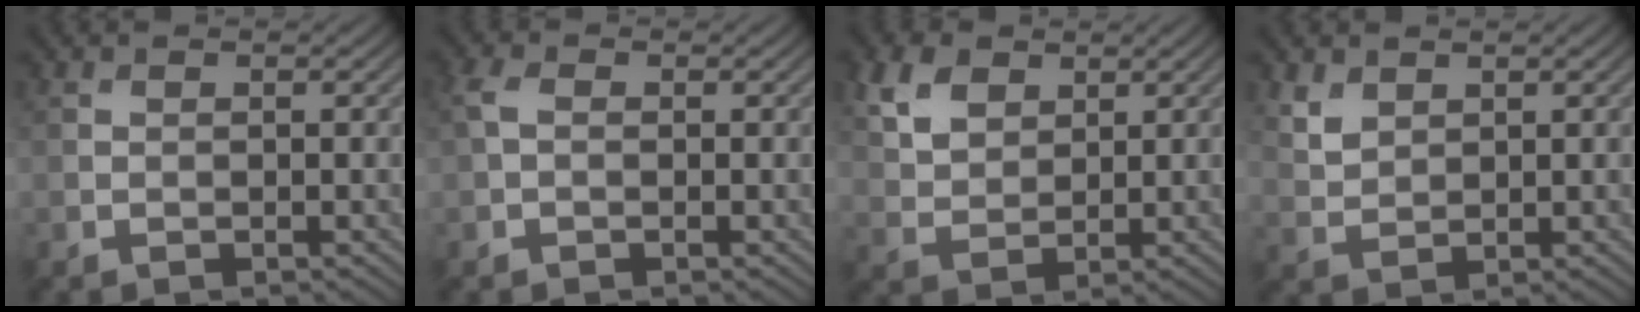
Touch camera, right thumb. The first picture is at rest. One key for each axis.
{"total": 2.2, "fx": 0.2, "fy": 1.4, "fz": 1.6, "tx": -0.041, "ty": 0.005, "tz": -0.002}
{"total": 5.7, "fx": 2.9, "fy": 3.7, "fz": 3.2, "tx": -0.082, "ty": 0.003, "tz": 0.061}
{"total": 3.0, "fx": 1.9, "fy": 1.8, "fz": 1.3, "tx": -0.036, "ty": -0.003, "tz": 0.046}